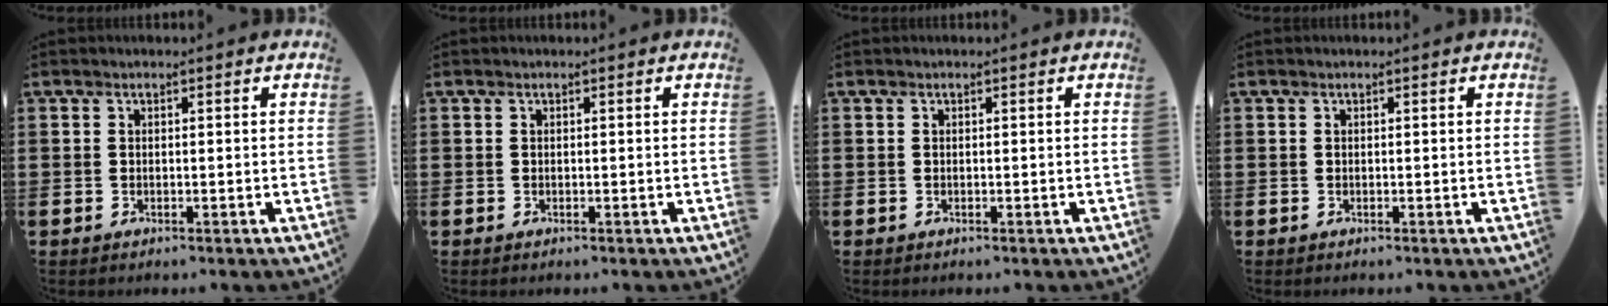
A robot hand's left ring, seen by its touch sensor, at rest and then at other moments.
{"total": 0.0}
{"total": 0.0}
{"total": 0.0}